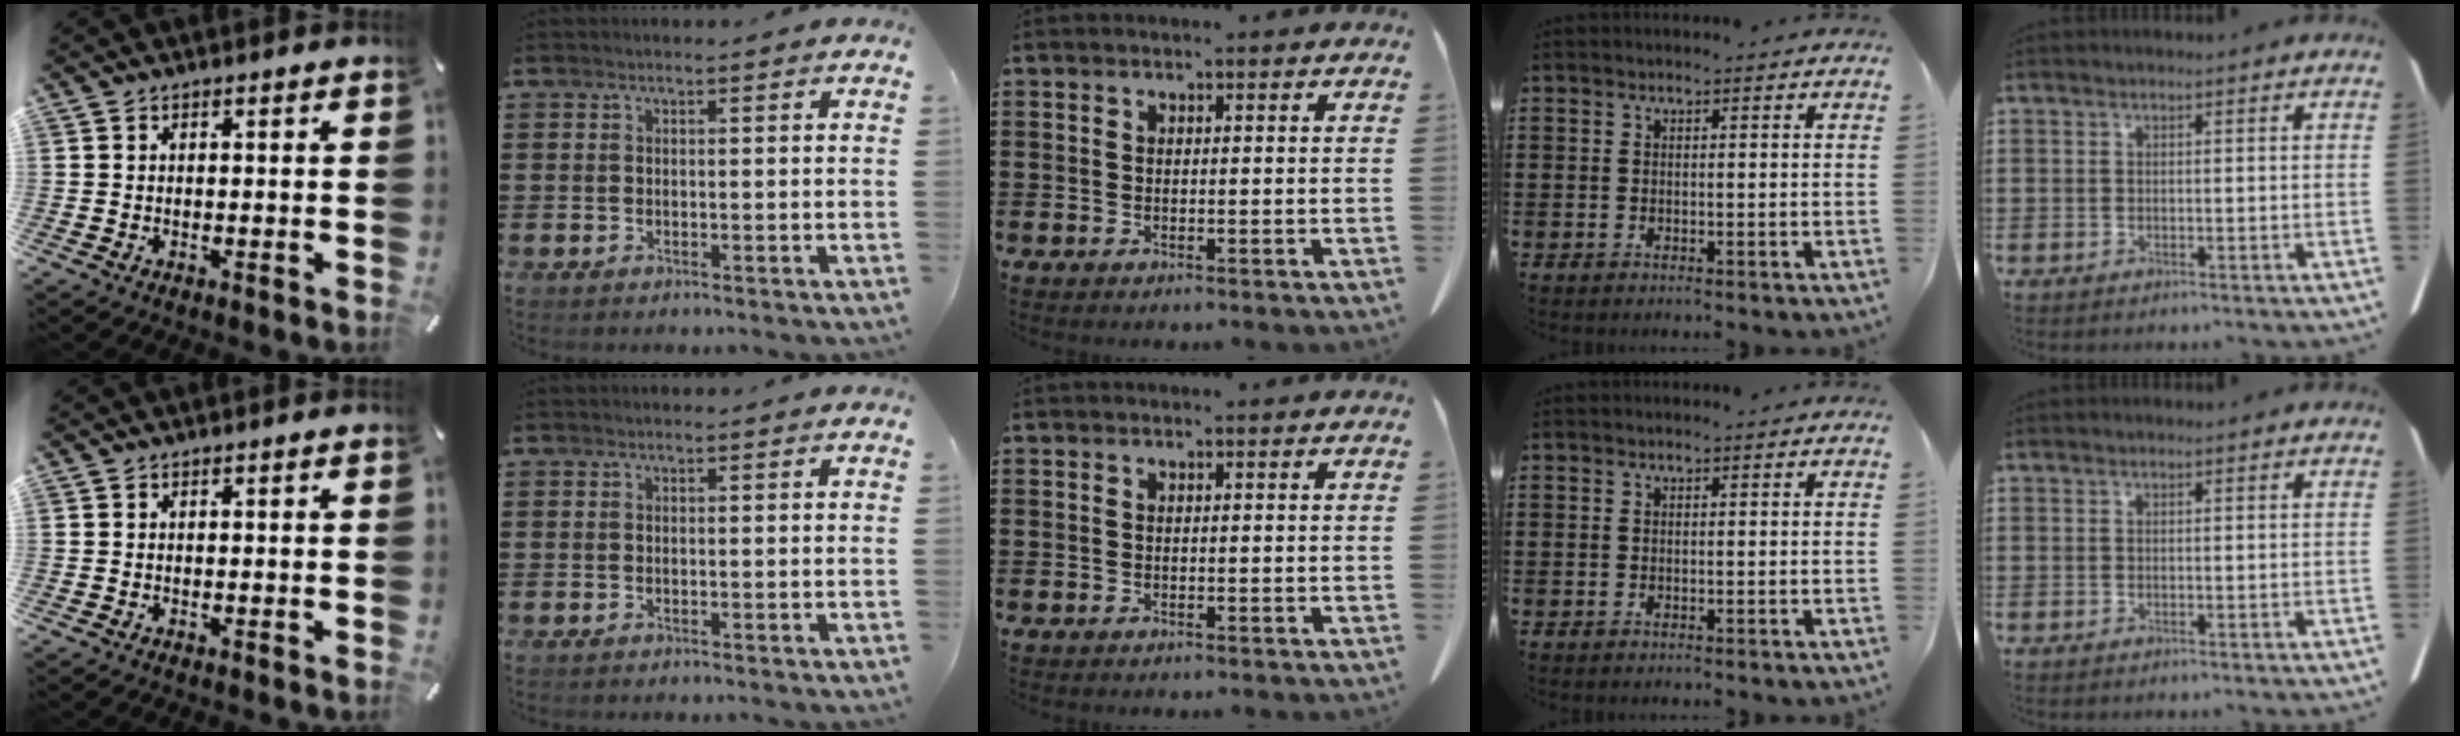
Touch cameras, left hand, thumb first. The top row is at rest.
{}